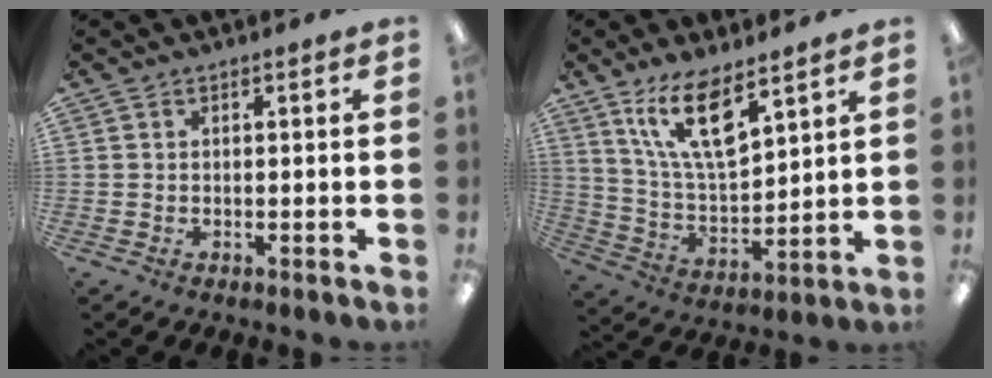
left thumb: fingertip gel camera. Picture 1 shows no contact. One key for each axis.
{"total": 14.6, "fx": 9.7, "fy": 4.9, "fz": 9.8, "tx": -0.202, "ty": -0.038, "tz": 0.170}